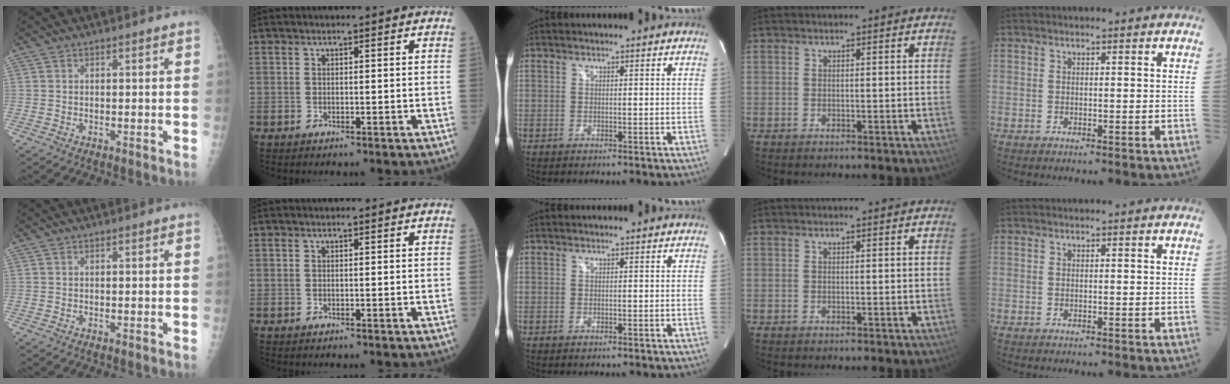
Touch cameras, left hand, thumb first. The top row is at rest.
{}